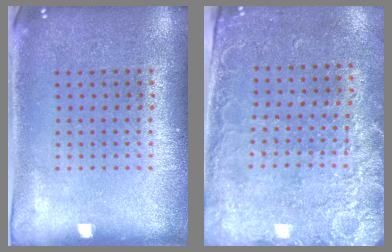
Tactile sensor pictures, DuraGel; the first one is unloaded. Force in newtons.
{"total": 2.6, "press": 2.1, "slide": 1.4}